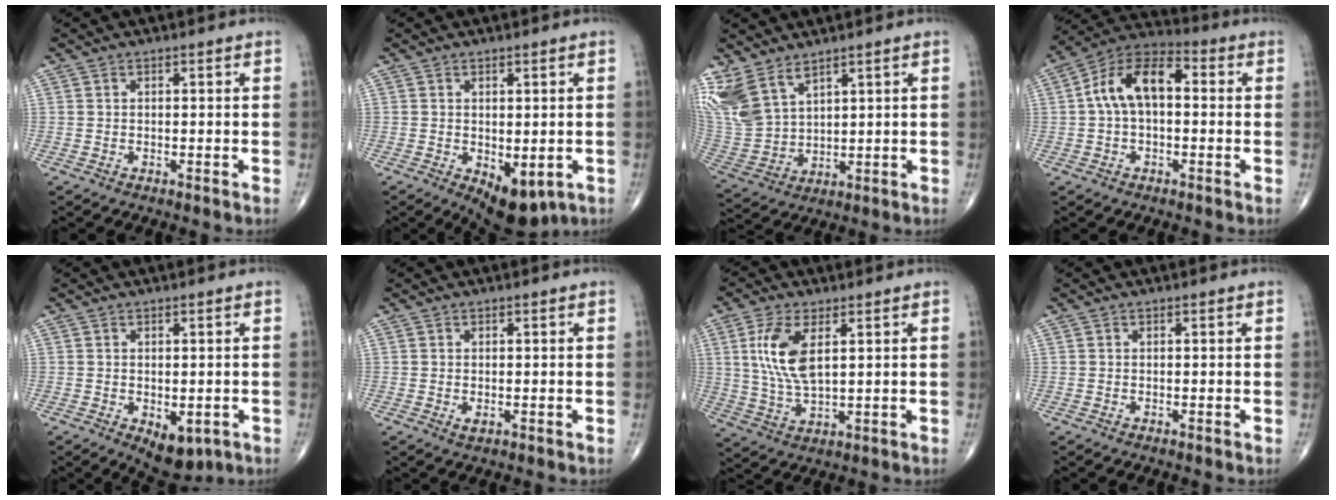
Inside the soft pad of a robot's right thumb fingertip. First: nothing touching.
{"total": 7.8, "force": [-2.4, 4.0, 6.2], "torque": [-0.067, -0.004, -0.017]}
{"total": 11.7, "force": [7.8, 6.0, 6.4], "torque": [-0.143, -0.029, 0.182]}
{"total": 11.7, "force": [0.9, 6.8, 9.5], "torque": [-0.166, 0.039, 0.002]}
{"total": 6.4, "force": [-2.1, 3.6, 4.8], "torque": [-0.052, -0.002, -0.015]}
{"total": 1.2, "force": [-0.2, 0.7, 1.0], "torque": [-0.017, -0.004, -0.003]}
{"total": 9.8, "force": [2.8, 4.2, 8.4], "torque": [-0.179, -0.011, 0.060]}
{"total": 0.0}